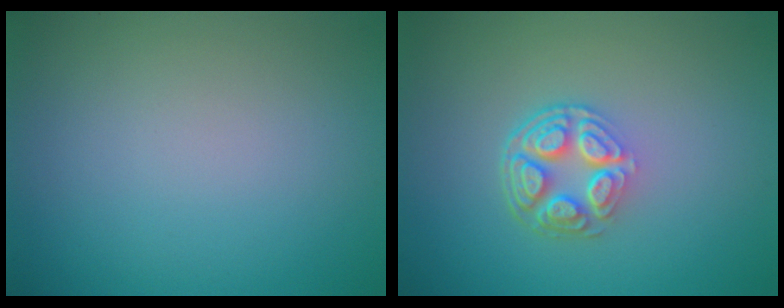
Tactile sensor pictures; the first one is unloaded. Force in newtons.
{"total": 4.5, "press": 3.2, "slide": 3.1}